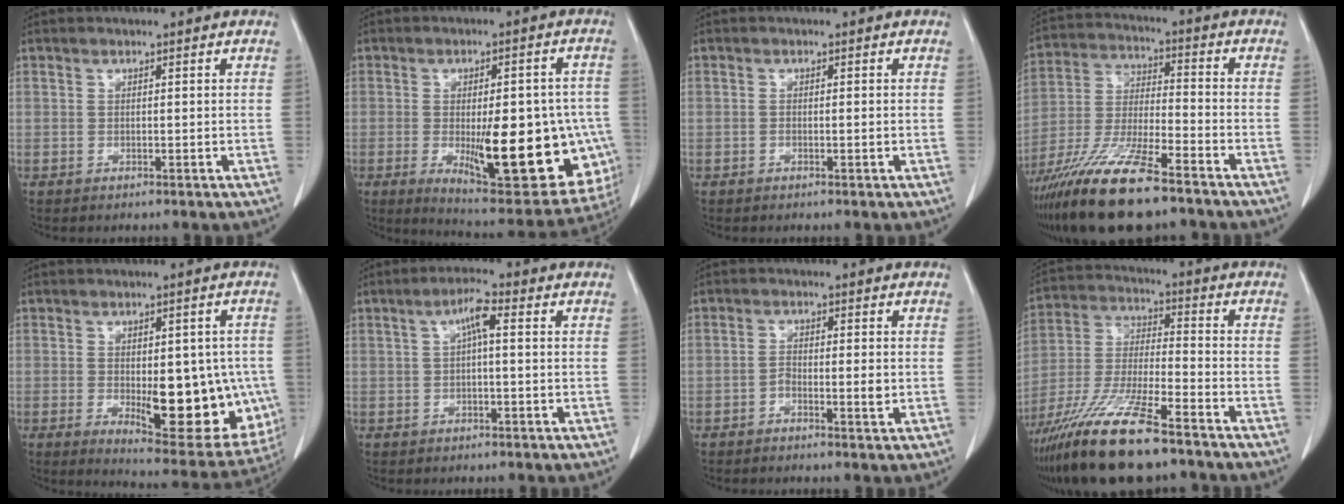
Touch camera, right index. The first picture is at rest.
{"total": 21.6, "force": [-4.7, 6.9, 19.9], "torque": [-0.205, -0.002, -0.038]}
{"total": 0.6, "force": [-0.2, 0.1, 0.6], "torque": [-0.009, 0.000, -0.002]}
{"total": 17.1, "force": [-12.5, 2.6, 11.5], "torque": [-0.248, -0.041, -0.231]}
{"total": 16.3, "force": [-2.9, 6.4, 14.7], "torque": [-0.158, -0.001, -0.014]}
{"total": 3.8, "force": [0.7, 0.6, 3.7], "torque": [-0.066, 0.012, 0.011]}
{"total": 2.7, "force": [-0.9, 0.7, 2.4], "torque": [-0.040, 0.002, -0.014]}
{"total": 17.7, "force": [-12.9, 2.5, 11.8], "torque": [-0.260, -0.041, -0.240]}